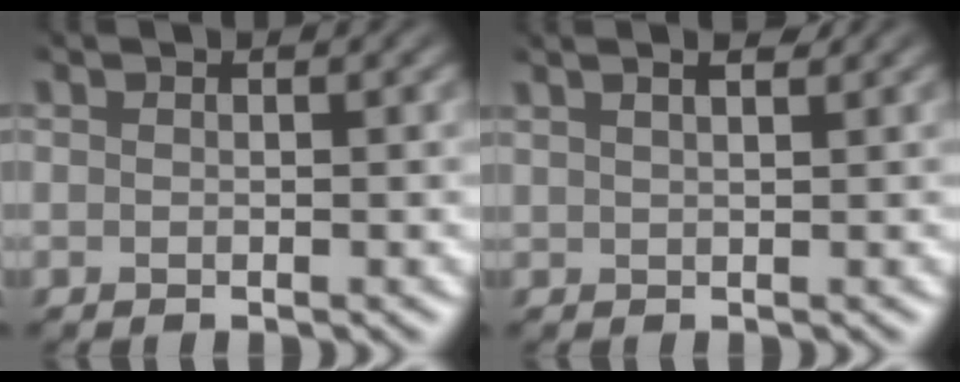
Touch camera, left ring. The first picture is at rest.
{"total": 2.7, "force": [2.0, 1.1, 1.4], "torque": [-0.008, 0.022, 0.013]}